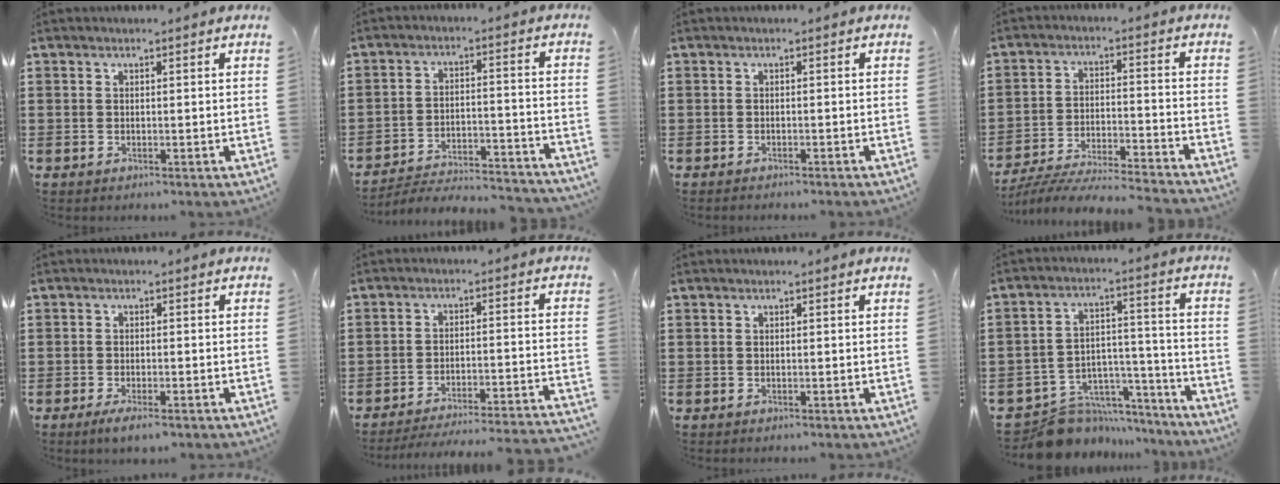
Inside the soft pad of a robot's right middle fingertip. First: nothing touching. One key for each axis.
{"total": 4.4, "fx": -4.2, "fy": 0.5, "fz": 1.2, "tx": -0.032, "ty": -0.001, "tz": -0.091}
{"total": 0.6, "fx": -0.6, "fy": 0.0, "fz": 0.0, "tx": -0.002, "ty": 0.000, "tz": -0.013}
{"total": 6.7, "fx": -6.4, "fy": 0.2, "fz": 1.8, "tx": -0.035, "ty": -0.003, "tz": -0.126}
{"total": 2.1, "fx": -1.5, "fy": 0.4, "fz": 1.5, "tx": -0.026, "ty": 0.001, "tz": -0.027}
{"total": 4.5, "fx": -4.2, "fy": -0.2, "fz": 1.6, "tx": -0.036, "ty": -0.014, "tz": -0.089}
{"total": 0.0}
{"total": 9.0, "fx": -8.0, "fy": 4.0, "fz": 1.2, "tx": -0.022, "ty": 0.025, "tz": -0.146}